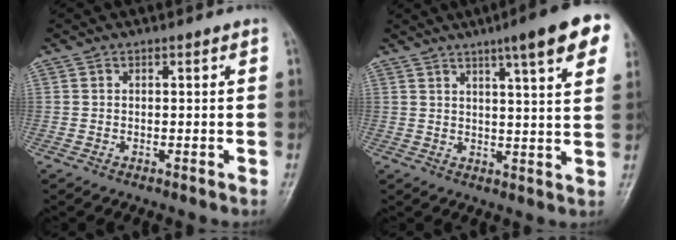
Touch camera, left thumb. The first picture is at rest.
{"total": 13.1, "force": [7.3, 1.8, 10.7], "torque": [-0.131, -0.019, 0.089]}